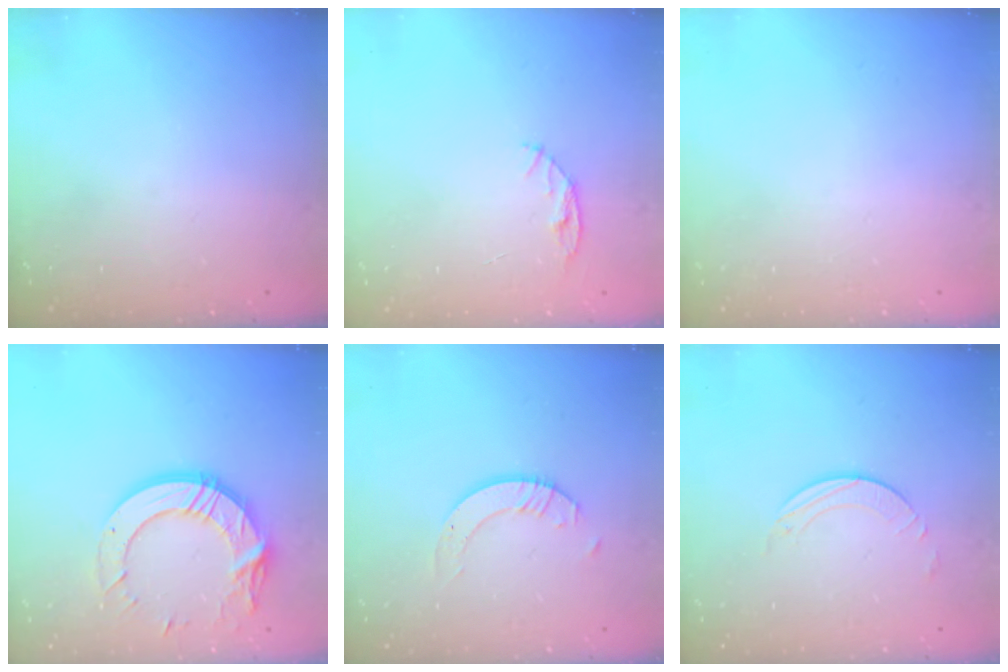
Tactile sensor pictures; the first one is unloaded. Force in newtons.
{"total": 4.8, "press": 4.8, "slide": 0.5}
{"total": 0.0}
{"total": 16.0, "press": 16.0, "slide": 1.0}
{"total": 3.5, "press": 3.5, "slide": 0.1}
{"total": 1.7, "press": 1.7, "slide": 0.2}